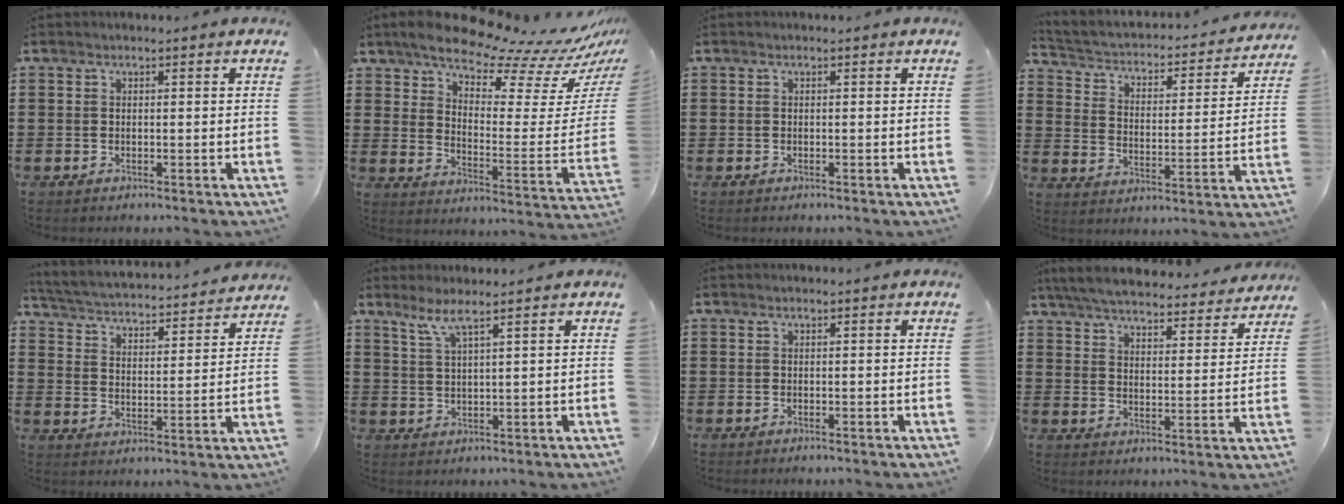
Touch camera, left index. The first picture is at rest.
{"total": 10.2, "force": [9.3, 1.5, 4.1], "torque": [-0.092, -0.078, 0.154]}
{"total": 0.0}
{"total": 2.0, "force": [1.6, 1.0, 0.7], "torque": [-0.030, -0.022, 0.015]}
{"total": 3.3, "force": [3.3, -0.3, 0.4], "torque": [-0.030, -0.032, 0.047]}
{"total": 3.5, "force": [2.6, 0.0, 2.2], "torque": [-0.053, 0.000, 0.047]}
{"total": 0.0}
{"total": 5.8, "force": [5.7, 0.1, 1.2], "torque": [-0.051, -0.038, 0.098]}